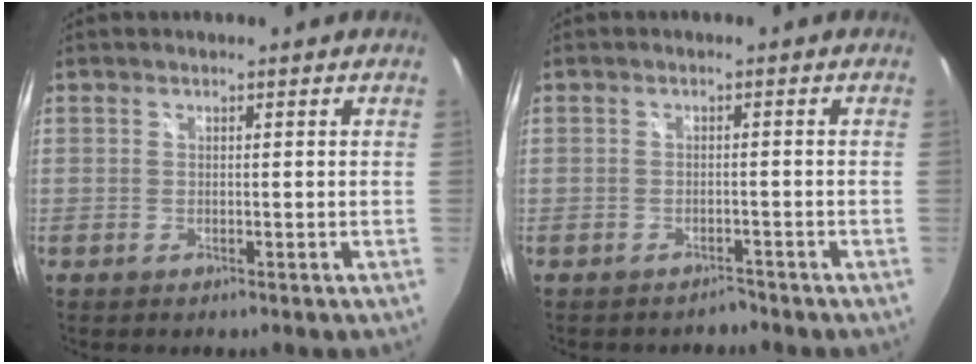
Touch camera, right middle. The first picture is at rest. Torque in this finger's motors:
{"motor_torque": [-0.25, -0.07, -0.04, -0.01]}